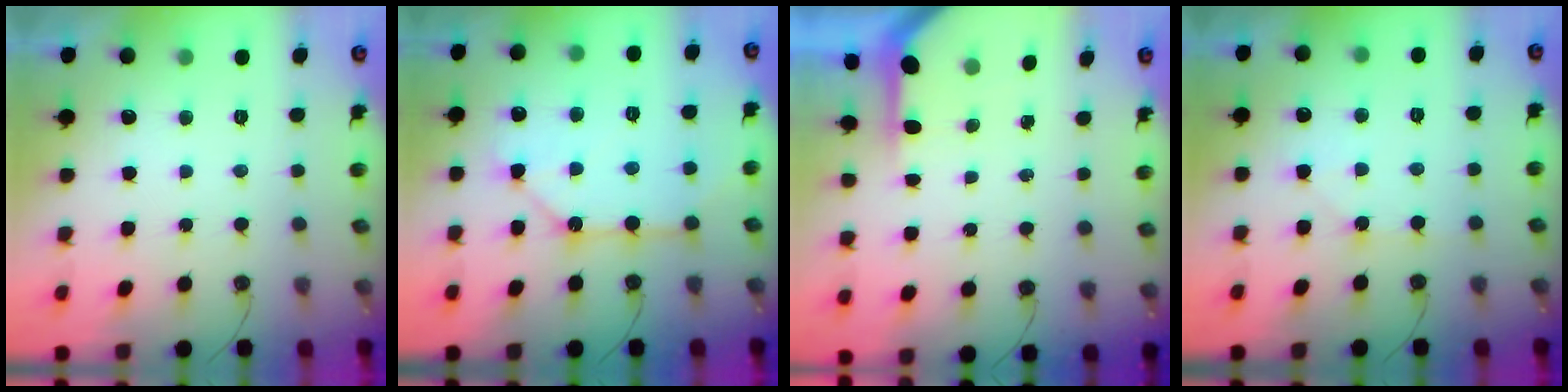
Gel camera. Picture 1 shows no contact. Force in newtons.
{"total": 12.4, "press": 12.3, "slide": 1.1}
{"total": 3.6, "press": 3.6, "slide": 0.2}
{"total": 5.0, "press": 4.9, "slide": 0.8}